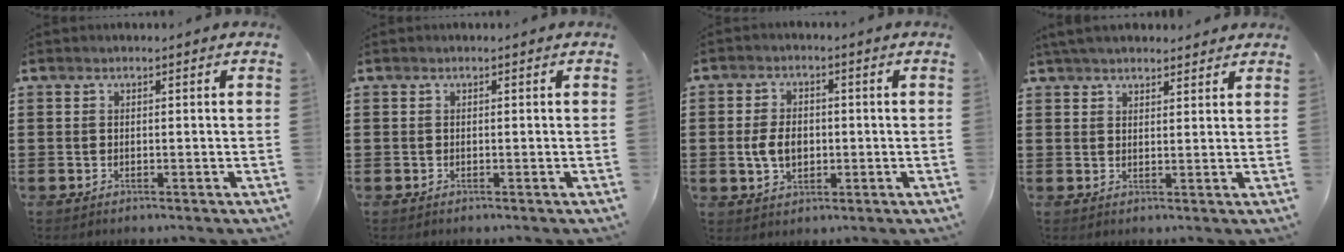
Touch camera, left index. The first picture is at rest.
{"total": 0.0}
{"total": 5.2, "force": [-0.5, 3.5, 3.8], "torque": [-0.082, 0.001, -0.015]}
{"total": 3.5, "force": [3.3, 0.6, 1.0], "torque": [-0.028, -0.002, 0.063]}